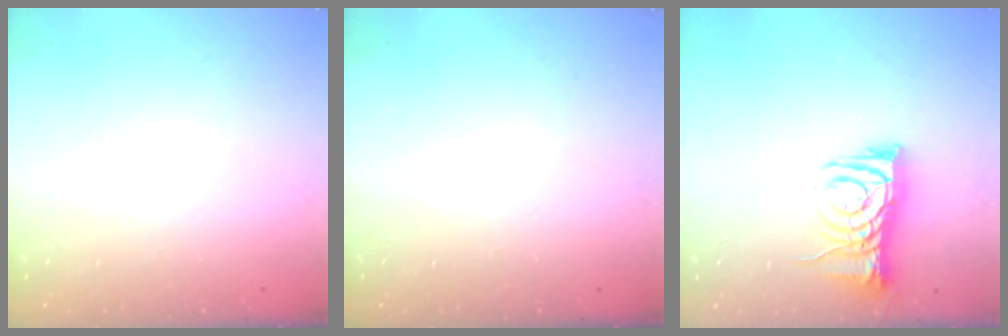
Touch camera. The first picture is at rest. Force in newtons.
{"total": 0.0}
{"total": 7.9, "press": 7.9, "slide": 1.0}